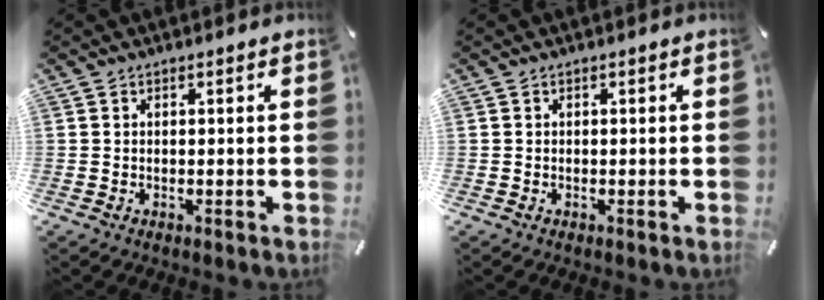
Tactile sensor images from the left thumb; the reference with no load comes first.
{"total": 0.0}